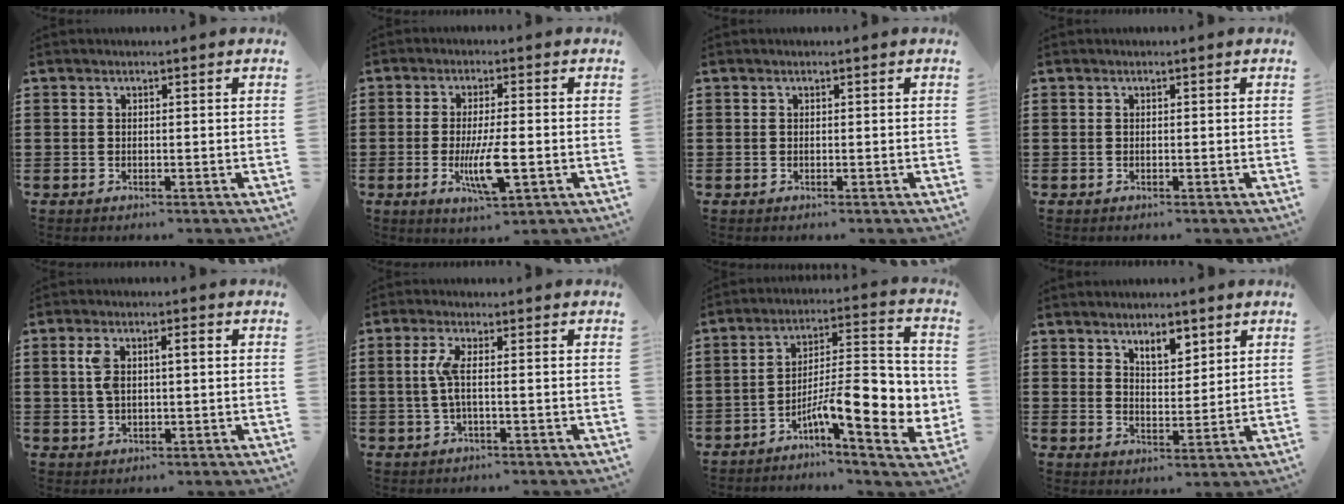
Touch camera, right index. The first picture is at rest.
{"total": 7.7, "force": [-1.9, 1.8, 7.3], "torque": [-0.147, -0.015, -0.034]}
{"total": 0.0}
{"total": 0.0}
{"total": 4.5, "force": [0.8, 1.8, 4.0], "torque": [-0.088, 0.008, 0.008]}
{"total": 3.8, "force": [-0.3, 0.3, 3.7], "torque": [-0.085, -0.006, -0.013]}
{"total": 13.3, "force": [-4.2, 4.1, 12.0], "torque": [-0.190, -0.020, -0.077]}
{"total": 4.4, "force": [3.1, 1.9, 2.4], "torque": [-0.038, 0.000, 0.053]}